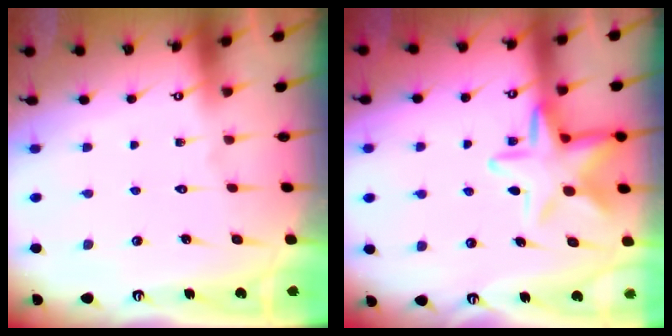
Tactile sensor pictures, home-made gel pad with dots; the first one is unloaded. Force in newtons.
{"total": 12.6, "press": 12.5, "slide": 1.0}